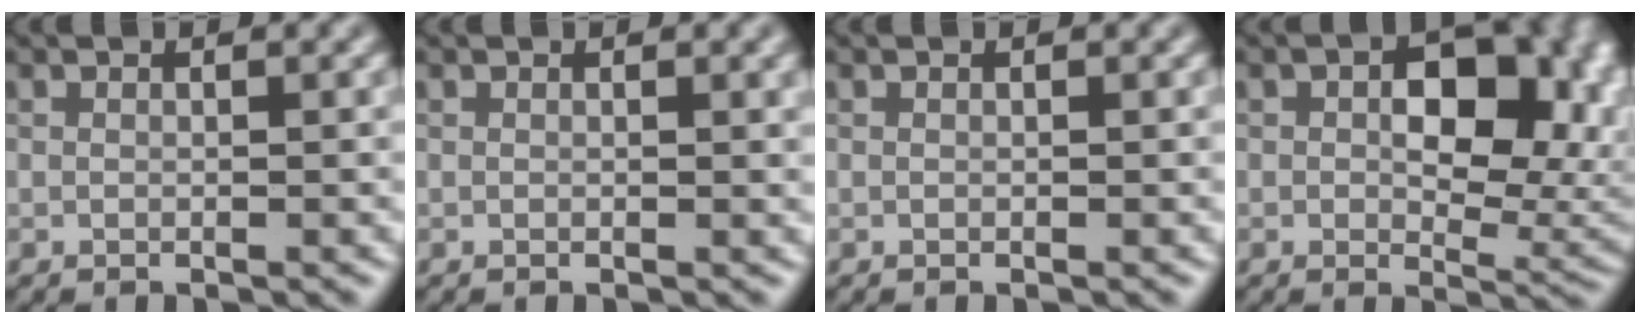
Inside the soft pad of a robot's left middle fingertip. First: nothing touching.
{"total": 1.3, "force": [0.7, 0.5, 1.0], "torque": [-0.007, 0.007, 0.008]}
{"total": 0.0}
{"total": 10.3, "force": [1.7, 6.0, 8.1], "torque": [-0.107, -0.003, 0.044]}